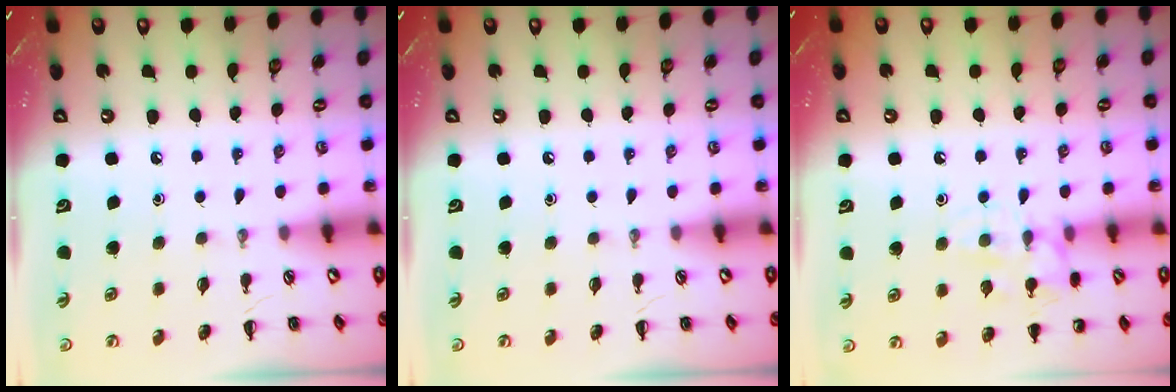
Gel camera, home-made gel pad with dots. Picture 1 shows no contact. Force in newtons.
{"total": 0.0}
{"total": 10.9, "press": 10.9, "slide": 0.8}